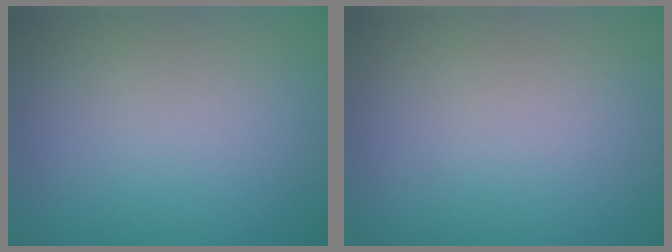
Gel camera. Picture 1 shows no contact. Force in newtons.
{"total": 0.0}